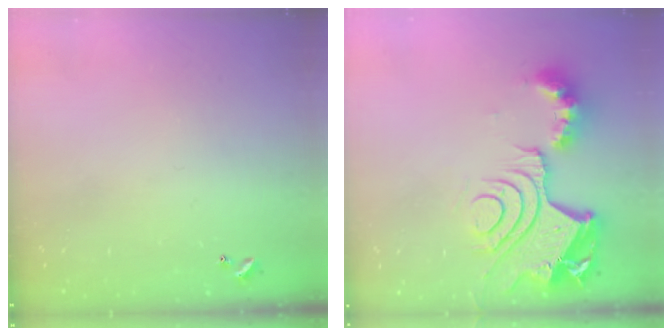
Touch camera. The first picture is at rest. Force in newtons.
{"total": 17.0, "press": 16.9, "slide": 1.8}